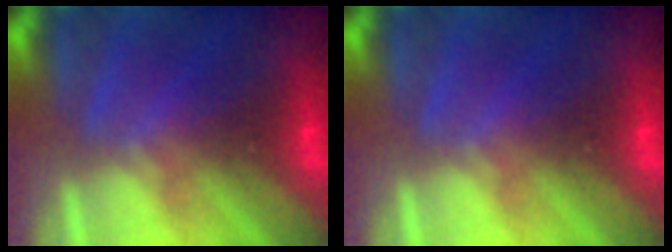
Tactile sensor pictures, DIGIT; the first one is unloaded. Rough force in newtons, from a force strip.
{"total": 0.0}